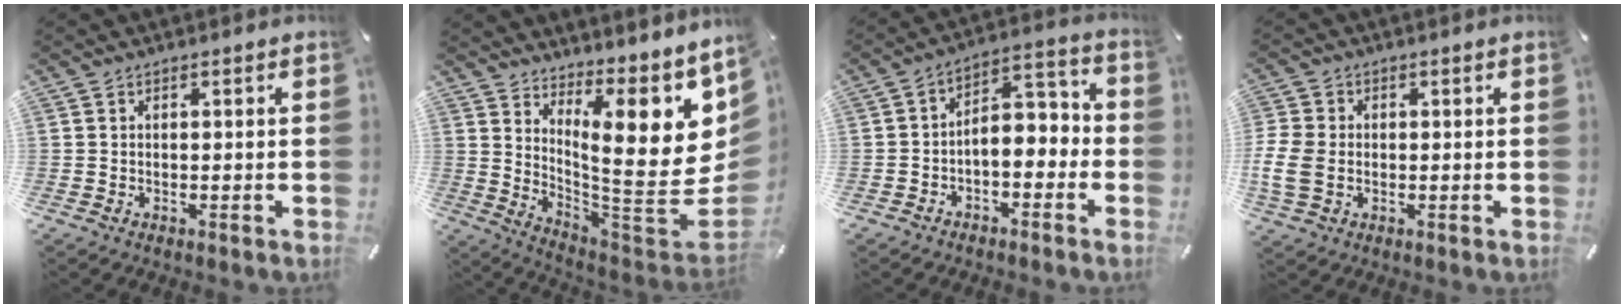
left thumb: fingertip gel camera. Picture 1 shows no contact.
{"total": 18.9, "force": [7.1, 8.3, 15.4], "torque": [-0.187, -0.097, 0.120]}
{"total": 5.8, "force": [-2.5, 4.1, 3.2], "torque": [-0.036, 0.005, -0.051]}
{"total": 6.9, "force": [-0.8, 5.4, 4.2], "torque": [-0.098, 0.009, -0.011]}